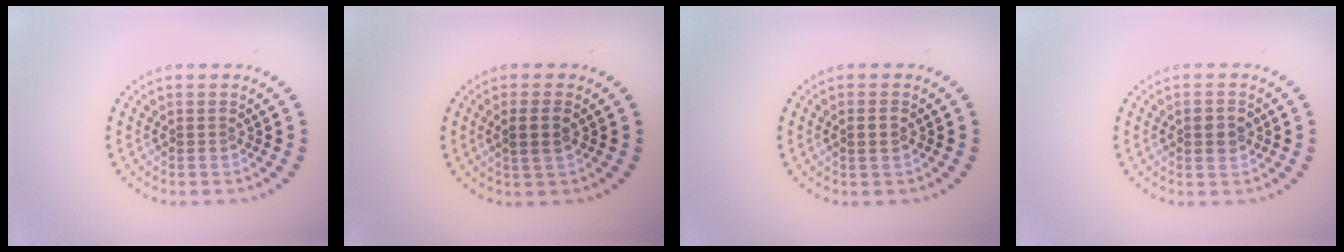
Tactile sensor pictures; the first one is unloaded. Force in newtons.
{"total": 2.0, "press": 1.8, "slide": 0.8}
{"total": 1.1, "press": 1.1, "slide": 0.4}
{"total": 2.4, "press": 2.4, "slide": 0.2}